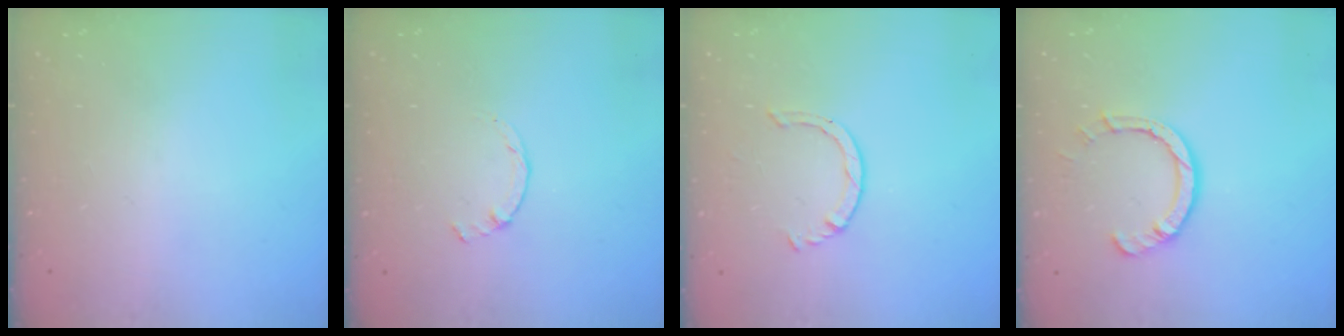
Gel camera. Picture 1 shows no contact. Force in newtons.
{"total": 0.9, "press": 0.9, "slide": 0.3}
{"total": 2.6, "press": 2.6, "slide": 0.3}
{"total": 5.5, "press": 5.5, "slide": 0.4}